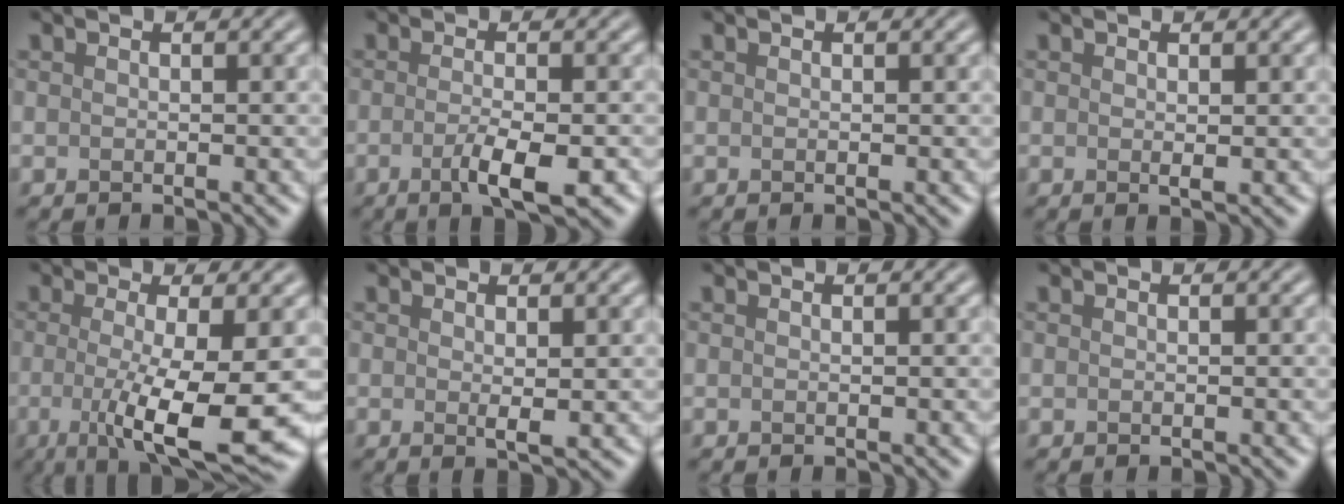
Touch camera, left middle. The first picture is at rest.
{"total": 4.0, "force": [-1.4, 0.9, 3.7], "torque": [-0.067, -0.004, -0.025]}
{"total": 0.0}
{"total": 0.6, "force": [0.2, 0.1, 0.6], "torque": [-0.010, -0.002, 0.001]}
{"total": 9.1, "force": [-1.6, 2.1, 8.7], "torque": [-0.131, -0.022, -0.024]}
{"total": 1.1, "force": [0.3, 0.2, 1.0], "torque": [-0.018, -0.003, 0.003]}
{"total": 0.0}
{"total": 0.0}